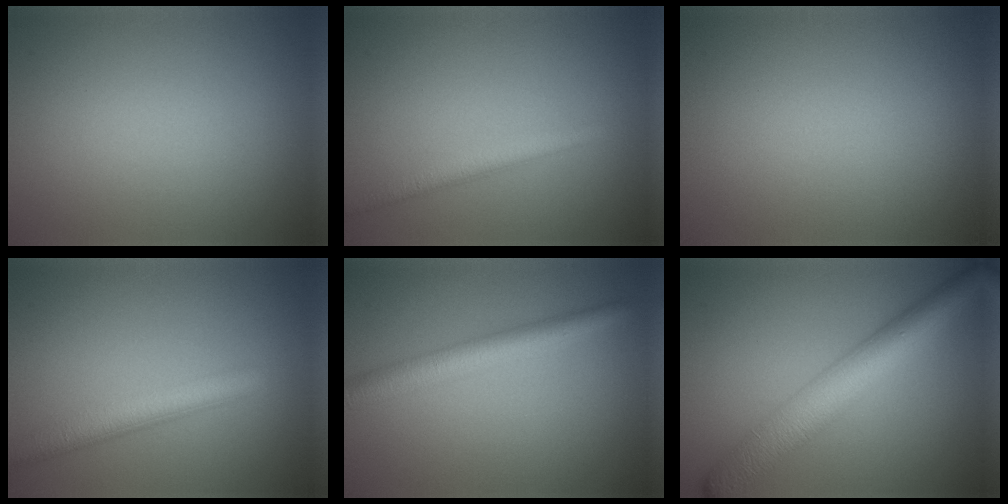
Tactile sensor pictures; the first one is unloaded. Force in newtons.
{"total": 2.1, "press": 2.1, "slide": 0.1}
{"total": 0.0}
{"total": 4.0, "press": 4.0, "slide": 0.1}
{"total": 3.9, "press": 3.9, "slide": 0.1}
{"total": 7.2, "press": 7.2, "slide": 0.1}